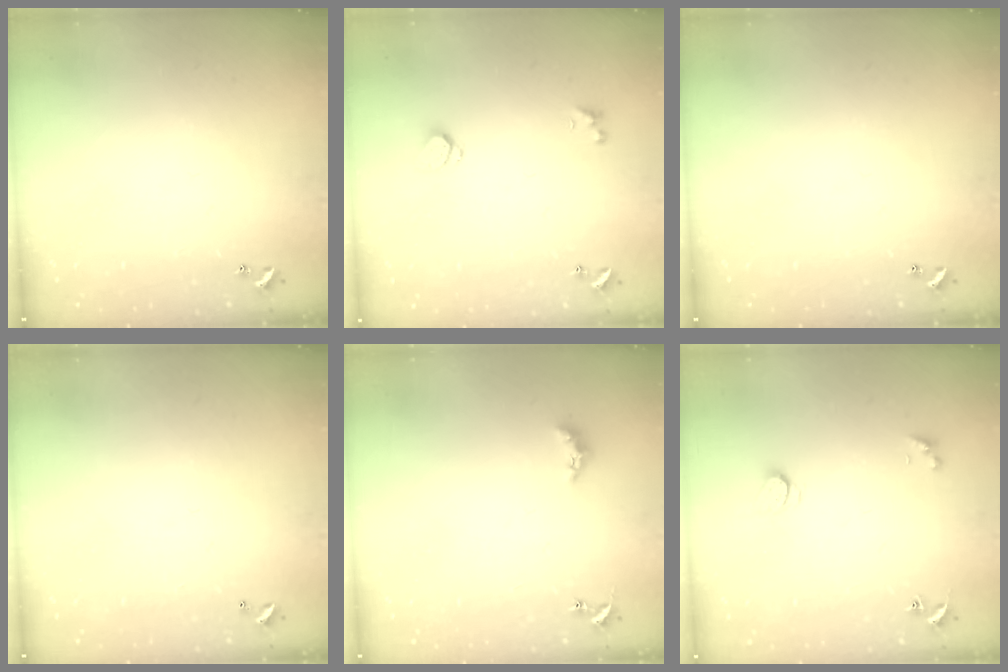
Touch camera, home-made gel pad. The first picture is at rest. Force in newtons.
{"total": 1.4, "press": 1.2, "slide": 0.6}
{"total": 0.0}
{"total": 3.0, "press": 3.0, "slide": 0.1}
{"total": 2.4, "press": 2.3, "slide": 0.5}
{"total": 1.5, "press": 1.4, "slide": 0.4}